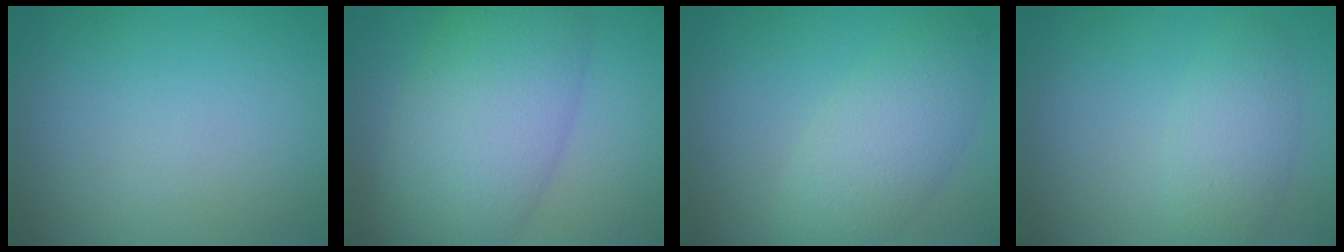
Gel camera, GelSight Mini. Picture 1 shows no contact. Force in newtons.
{"total": 9.1, "press": 9.1, "slide": 0.4}
{"total": 4.6, "press": 4.6, "slide": 0.2}
{"total": 2.9, "press": 2.9, "slide": 0.1}